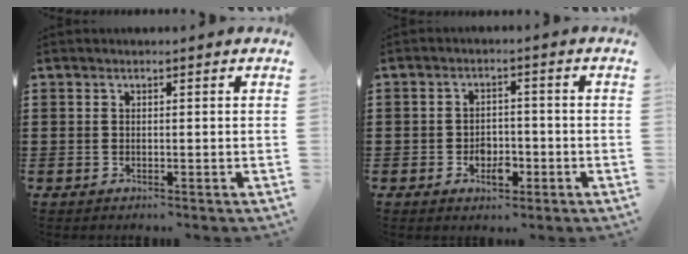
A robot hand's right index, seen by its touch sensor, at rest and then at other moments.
{"total": 4.1, "force": [-1.6, 2.4, 3.0], "torque": [-0.036, -0.002, -0.030]}